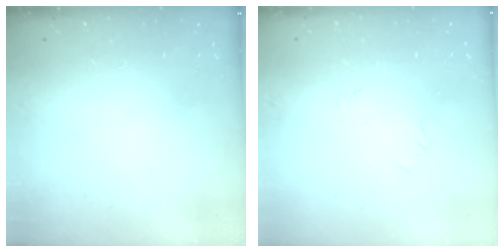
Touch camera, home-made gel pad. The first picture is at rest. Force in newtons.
{"total": 2.9, "press": 2.9, "slide": 0.4}